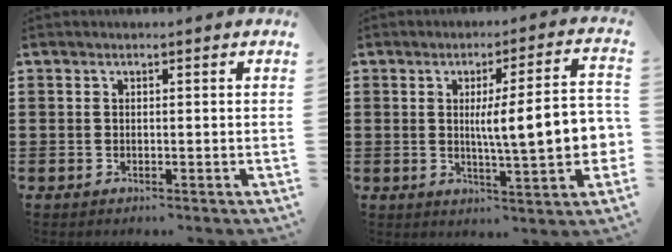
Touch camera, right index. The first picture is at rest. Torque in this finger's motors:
{"motor_torque": [1.43, -0.71, 0.73, 0.21]}